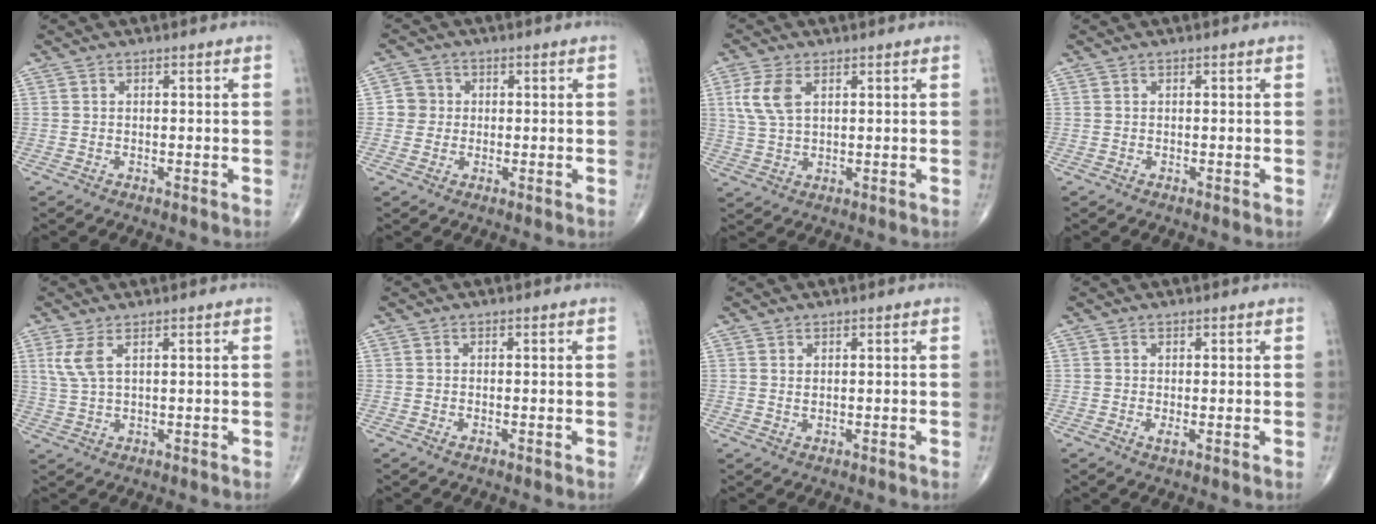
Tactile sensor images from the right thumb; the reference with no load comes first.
{"total": 3.6, "force": [0.1, 3.6, 0.6], "torque": [0.015, 0.008, -0.004]}
{"total": 6.4, "force": [2.2, 3.4, 4.9], "torque": [-0.114, 0.002, 0.048]}
{"total": 0.0}
{"total": 4.2, "force": [1.8, 1.3, 3.5], "torque": [-0.090, -0.002, 0.047]}
{"total": 0.6, "force": [-0.3, 0.1, 0.4], "torque": [-0.008, -0.001, -0.006]}
{"total": 0.8, "force": [0.5, 0.3, 0.6], "torque": [-0.011, -0.002, 0.011]}
{"total": 1.1, "force": [-0.1, 0.2, 1.1], "torque": [-0.020, -0.005, -0.001]}